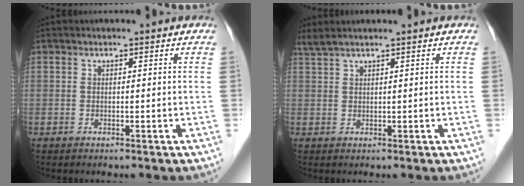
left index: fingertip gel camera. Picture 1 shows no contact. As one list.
[{"total": 2.5, "force": [2.1, -0.3, 1.4], "torque": [-0.034, 0.018, 0.048]}]